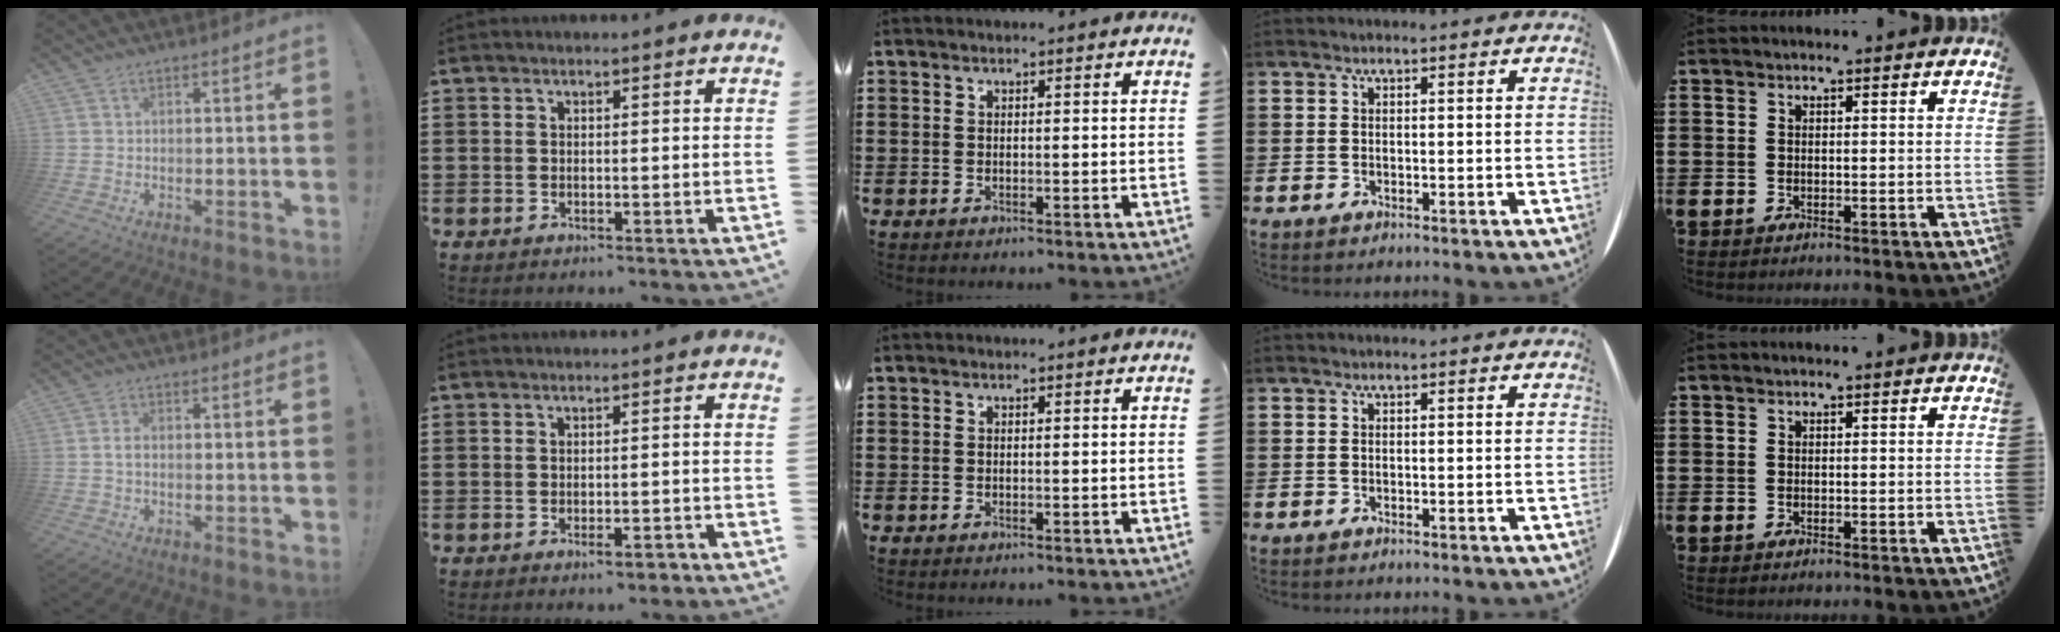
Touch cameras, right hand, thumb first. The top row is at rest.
{"thumb": {"total": 1.9, "force": [-0.3, 0.9, 1.7], "torque": [-0.039, 0.008, -0.004]}, "index": {"total": 2.0, "force": [-1.2, 0.5, 1.6], "torque": [-0.027, 0.001, -0.021]}}